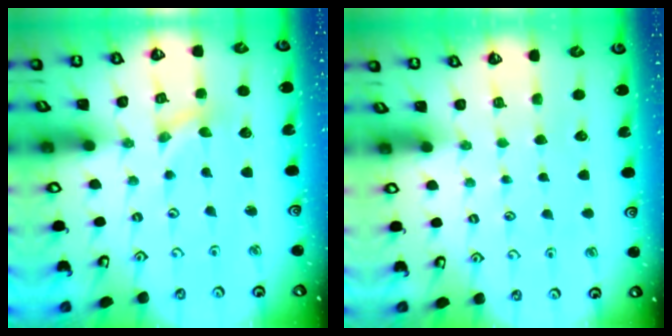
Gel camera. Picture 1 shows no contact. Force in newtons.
{"total": 0.0}